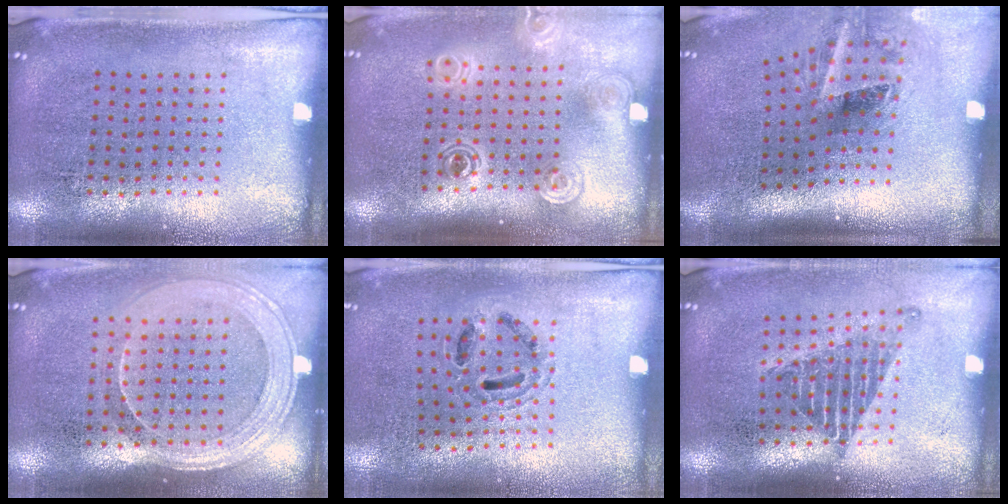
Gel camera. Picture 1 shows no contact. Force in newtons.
{"total": 1.9, "press": 1.4, "slide": 1.2}
{"total": 2.0, "press": 1.2, "slide": 1.6}
{"total": 1.9, "press": 1.6, "slide": 1.0}
{"total": 0.9, "press": 0.8, "slide": 0.3}
{"total": 1.3, "press": 1.1, "slide": 0.8}